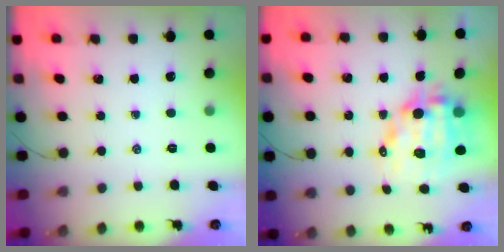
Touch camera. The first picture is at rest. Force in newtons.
{"total": 12.4, "press": 12.1, "slide": 2.9}